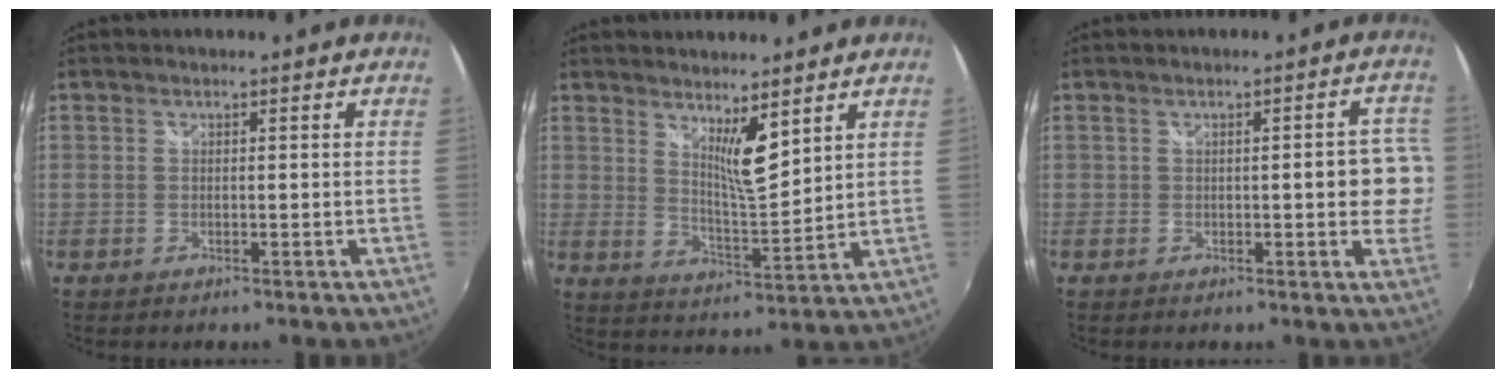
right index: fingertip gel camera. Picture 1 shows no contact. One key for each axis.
{"total": 6.7, "fx": 5.0, "fy": -0.7, "fz": 4.4, "tx": -0.059, "ty": -0.019, "tz": 0.085}
{"total": 7.0, "fx": 0.3, "fy": 0.2, "fz": 7.0, "tx": -0.076, "ty": 0.000, "tz": 0.014}